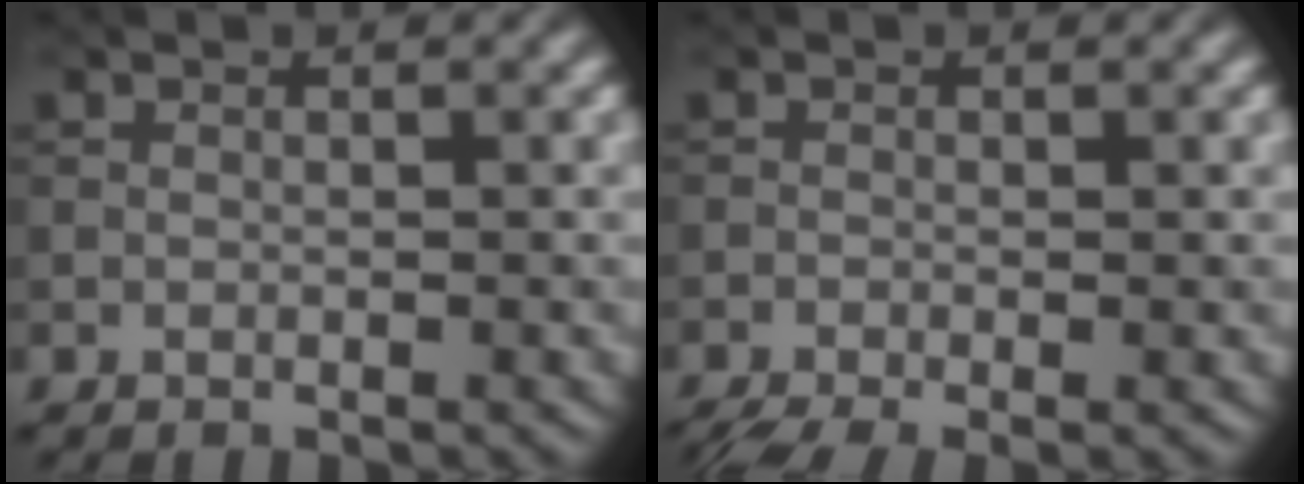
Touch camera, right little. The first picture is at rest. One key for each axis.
{"total": 3.1, "fx": -2.2, "fy": 0.6, "fz": 2.1, "tx": -0.038, "ty": -0.012, "tz": -0.042}